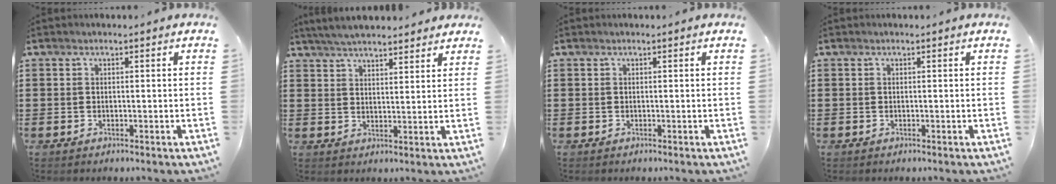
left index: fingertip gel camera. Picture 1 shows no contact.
{"total": 4.8, "force": [4.6, 0.4, 1.3], "torque": [-0.040, -0.010, 0.085]}
{"total": 0.0}
{"total": 0.0}